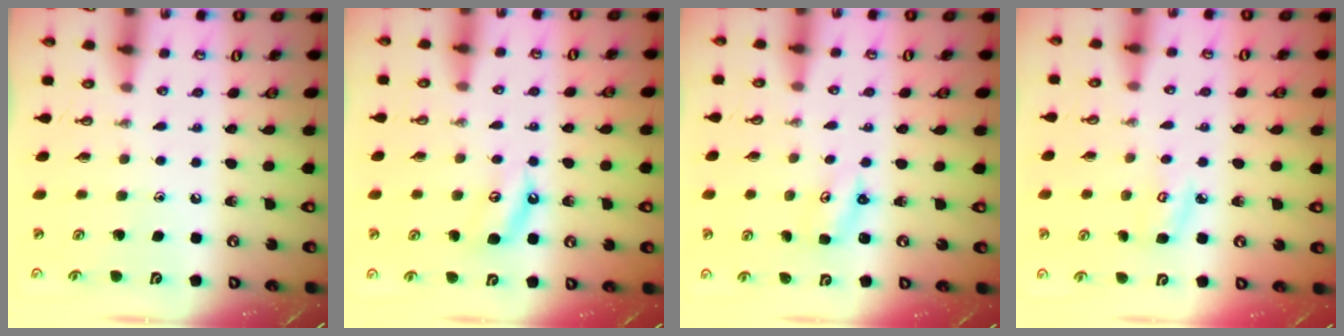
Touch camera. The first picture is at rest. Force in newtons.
{"total": 4.5, "press": 4.4, "slide": 0.8}
{"total": 2.4, "press": 2.4, "slide": 0.2}
{"total": 5.4, "press": 5.4, "slide": 0.6}